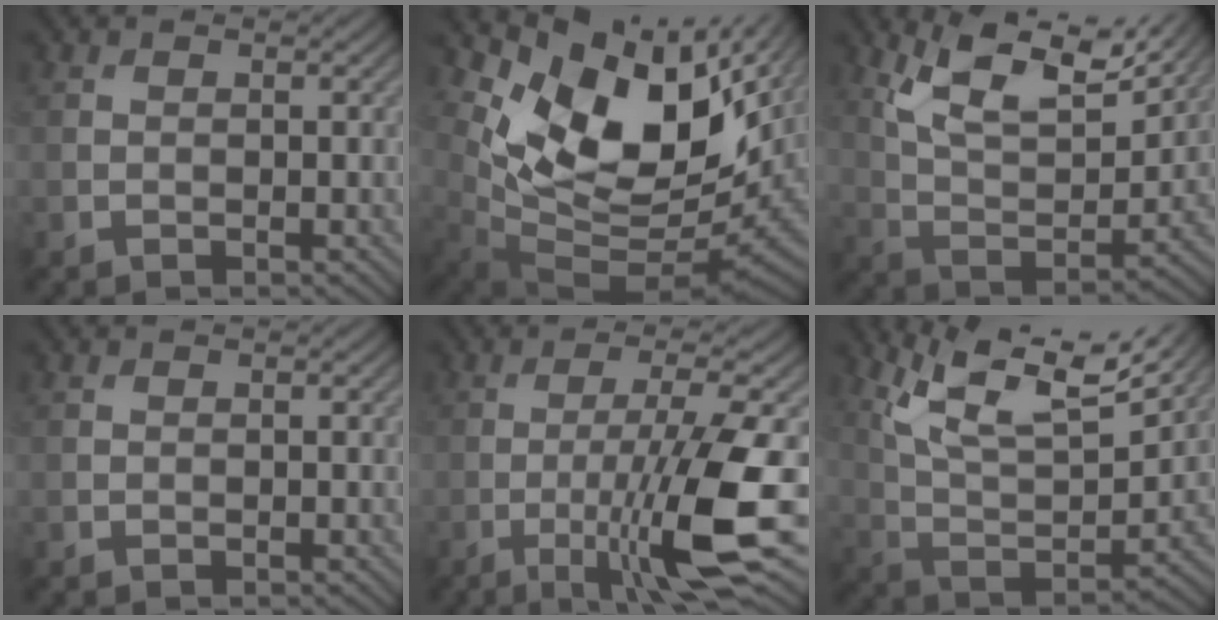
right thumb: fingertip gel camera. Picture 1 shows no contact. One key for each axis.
{"total": 14.3, "fx": 6.4, "fy": 8.1, "fz": 9.9, "tx": -0.187, "ty": -0.001, "tz": 0.126}
{"total": 11.9, "fx": 8.1, "fy": 3.9, "fz": 7.8, "tx": -0.168, "ty": -0.008, "tz": 0.139}
{"total": 0.0}
{"total": 11.7, "fx": -3.7, "fy": 1.6, "fz": 11.0, "tx": -0.171, "ty": 0.002, "tz": -0.065}
{"total": 14.8, "fx": 10.2, "fy": 4.3, "fz": 9.8, "tx": -0.210, "ty": 0.002, "tz": 0.165}